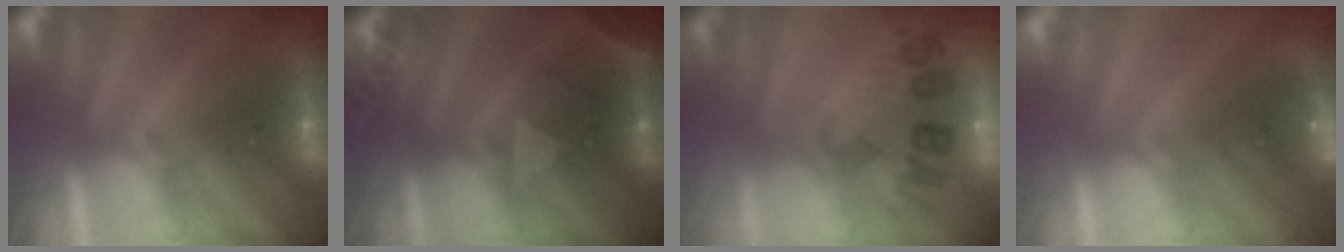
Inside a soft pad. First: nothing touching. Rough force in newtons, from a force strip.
{"total": 2.2}
{"total": 7.7}
{"total": 4.8}